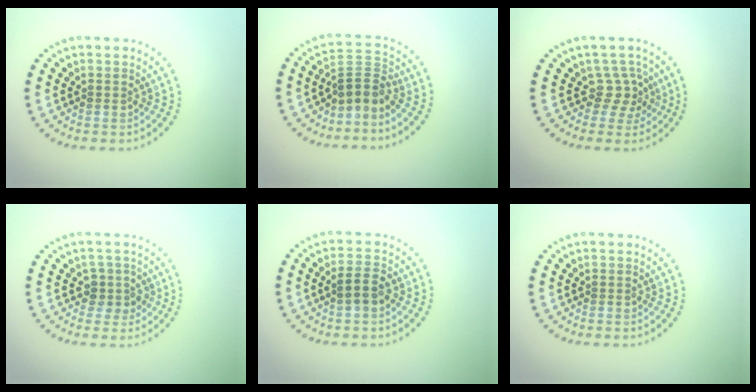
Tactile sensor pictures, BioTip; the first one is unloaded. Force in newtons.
{"total": 2.8, "press": 2.0, "slide": 1.9}
{"total": 2.1, "press": 1.4, "slide": 1.6}
{"total": 2.0, "press": 1.6, "slide": 1.2}
{"total": 2.3, "press": 2.3, "slide": 0.4}
{"total": 0.0}